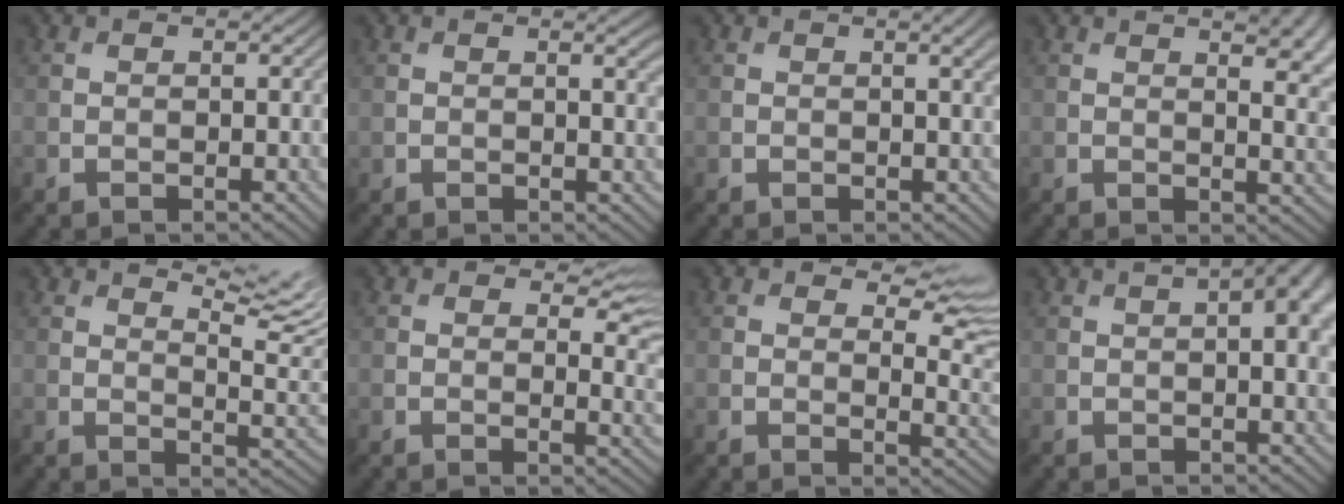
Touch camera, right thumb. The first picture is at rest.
{"total": 1.8, "force": [0.8, 0.3, 1.5], "torque": [-0.020, -0.001, 0.013]}
{"total": 2.0, "force": [0.9, 0.4, 1.7], "torque": [-0.019, 0.001, 0.013]}
{"total": 9.1, "force": [3.8, 3.9, 7.4], "torque": [-0.078, 0.028, 0.039]}
{"total": 8.7, "force": [6.2, 1.9, 5.8], "torque": [-0.100, 0.010, 0.091]}
{"total": 5.2, "force": [2.6, 2.4, 3.8], "torque": [-0.046, -0.007, 0.036]}
{"total": 7.5, "force": [4.6, 3.1, 5.1], "torque": [-0.071, -0.001, 0.066]}
{"total": 6.8, "force": [2.1, 2.3, 6.1], "torque": [-0.083, 0.013, 0.027]}